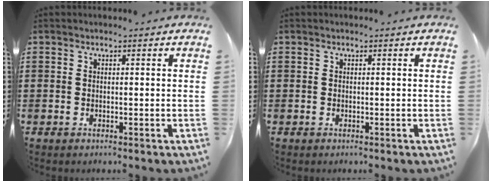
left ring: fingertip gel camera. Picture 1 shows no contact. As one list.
[{"total": 0.0}]